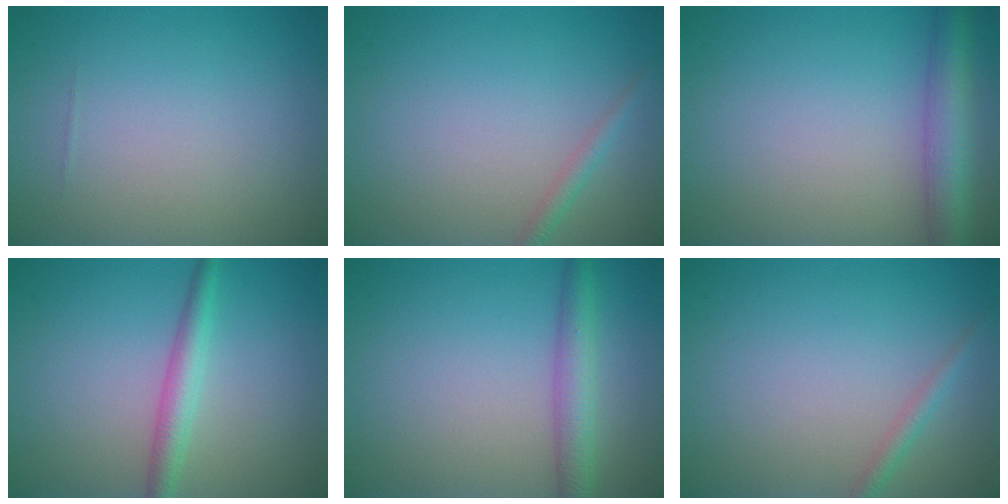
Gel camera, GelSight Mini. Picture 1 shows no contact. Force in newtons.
{"total": 1.2, "press": 1.2, "slide": 0.1}
{"total": 5.1, "press": 5.1, "slide": 0.2}
{"total": 2.7, "press": 2.7, "slide": 0.0}
{"total": 3.3, "press": 3.3, "slide": 0.2}
{"total": 1.3, "press": 1.3, "slide": 0.1}